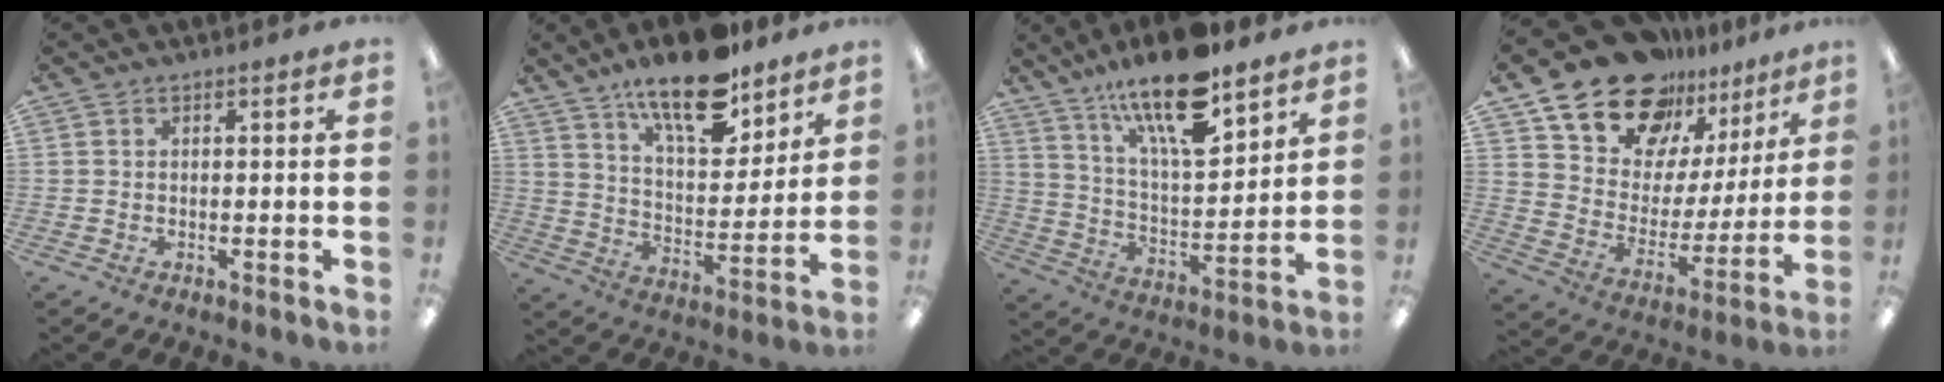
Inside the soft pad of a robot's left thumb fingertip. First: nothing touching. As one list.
[{"total": 16.9, "force": [12.8, 6.2, 9.2], "torque": [-0.149, -0.076, 0.218]}, {"total": 18.9, "force": [13.6, 5.9, 11.8], "torque": [-0.201, -0.081, 0.227]}, {"total": 19.0, "force": [15.3, 10.1, 5.1], "torque": [-0.103, -0.120, 0.277]}]